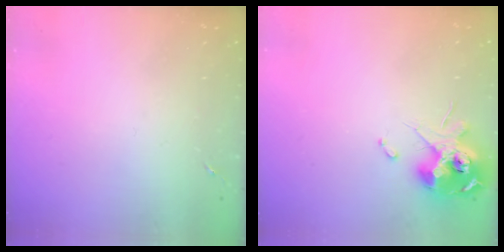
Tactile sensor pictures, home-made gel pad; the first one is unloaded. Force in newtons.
{"total": 13.2, "press": 13.1, "slide": 1.8}